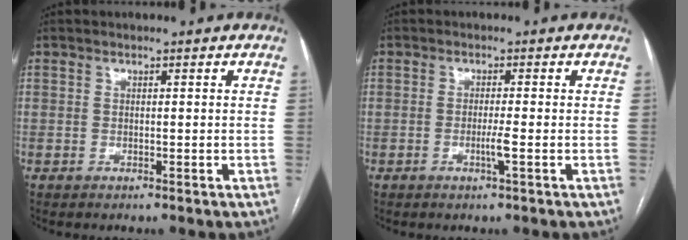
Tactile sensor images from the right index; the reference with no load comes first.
{"total": 2.2, "force": [-0.8, -0.4, 2.0], "torque": [-0.040, -0.004, -0.014]}